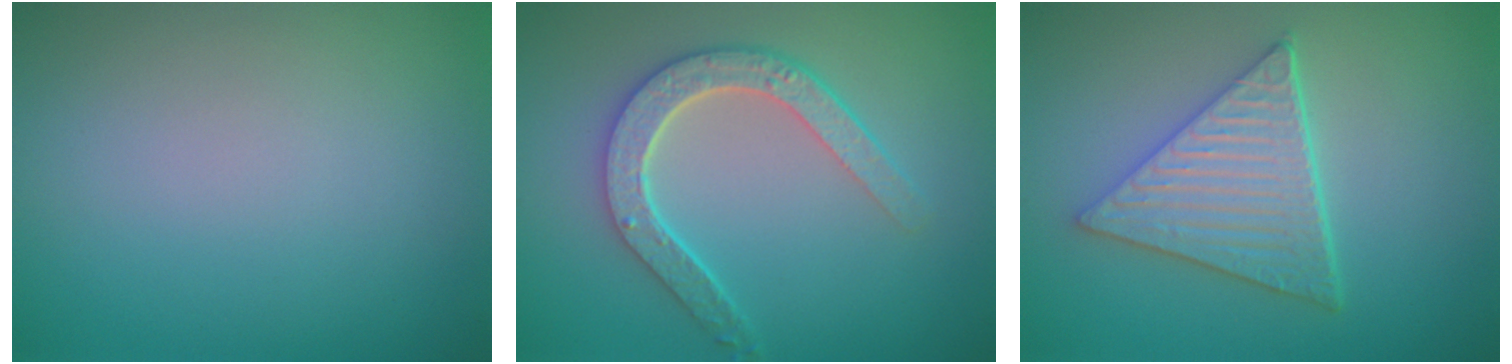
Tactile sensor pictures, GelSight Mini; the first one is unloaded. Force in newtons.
{"total": 4.5, "press": 3.5, "slide": 2.7}
{"total": 5.9, "press": 4.4, "slide": 3.9}